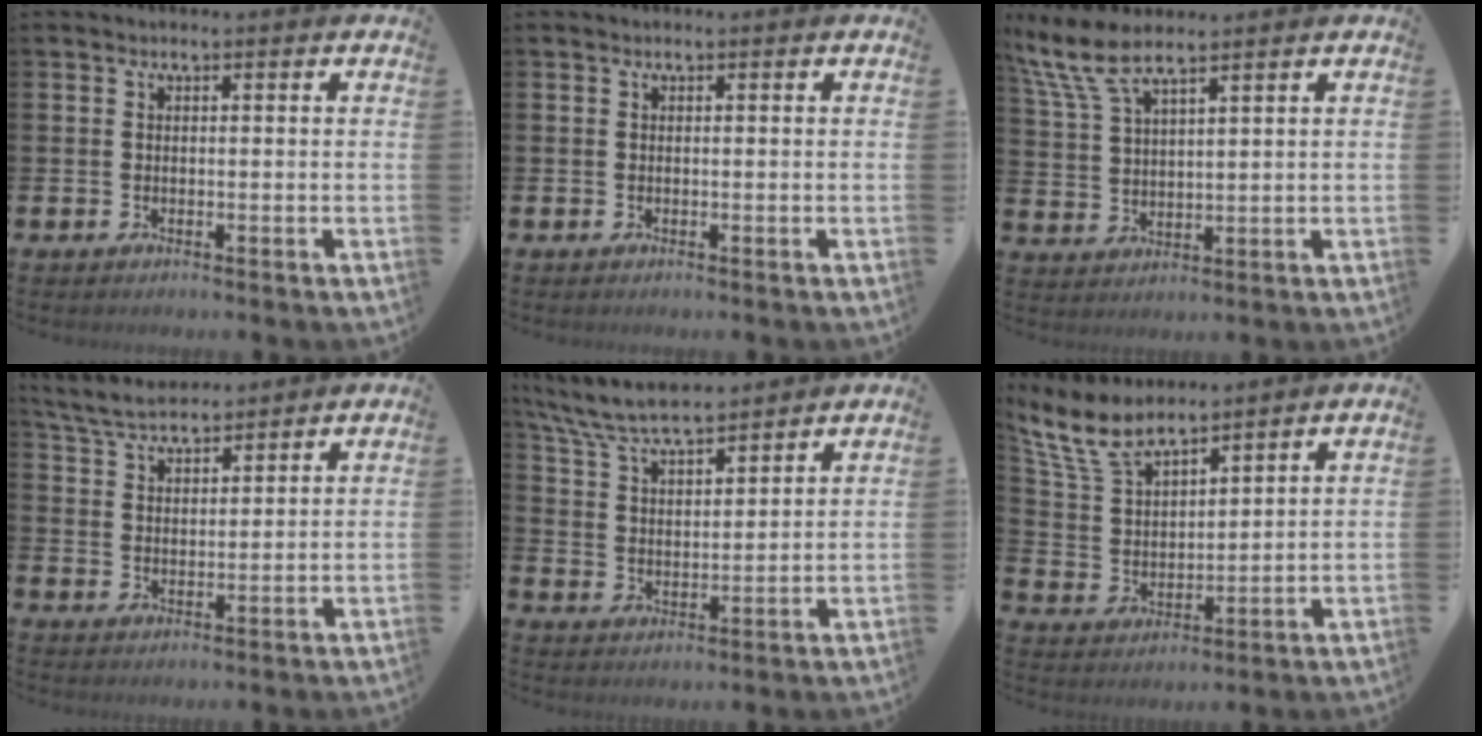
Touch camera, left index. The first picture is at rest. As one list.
[{"total": 0.0}, {"total": 7.2, "force": [6.2, 1.1, 3.5], "torque": [-0.092, -0.014, 0.115]}, {"total": 5.6, "force": [5.4, 1.0, 1.2], "torque": [-0.046, -0.020, 0.099]}, {"total": 7.6, "force": [7.2, 0.9, 2.3], "torque": [-0.076, -0.038, 0.130]}, {"total": 8.1, "force": [7.2, 2.3, 2.9], "torque": [-0.091, -0.028, 0.133]}]